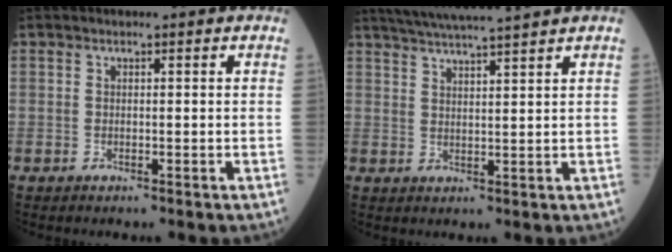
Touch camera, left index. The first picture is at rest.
{"total": 9.9, "force": [8.8, -1.4, 4.4], "torque": [-0.075, 0.016, 0.133]}